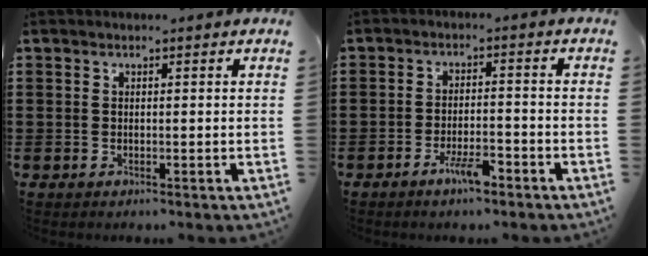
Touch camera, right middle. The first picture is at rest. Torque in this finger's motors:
{"motor_torque": [0.14, -0.18, 0.28, 0.08]}